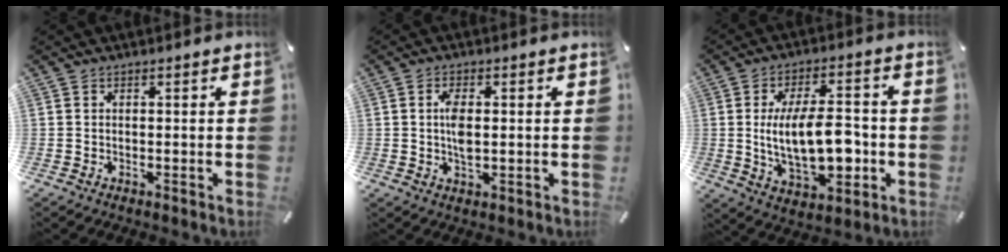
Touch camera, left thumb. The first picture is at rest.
{"total": 4.5, "force": [0.4, 2.0, 4.0], "torque": [-0.097, 0.000, 0.000]}
{"total": 17.8, "force": [-1.1, 9.1, 15.2], "torque": [-0.263, -0.007, -0.019]}